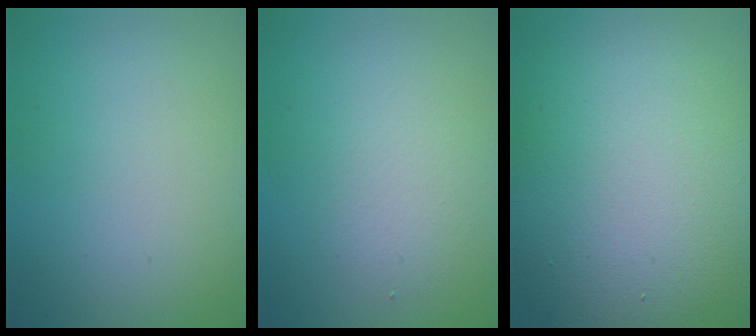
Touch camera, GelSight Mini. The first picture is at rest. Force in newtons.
{"total": 1.9, "press": 1.9, "slide": 0.2}
{"total": 15.6, "press": 15.6, "slide": 1.1}